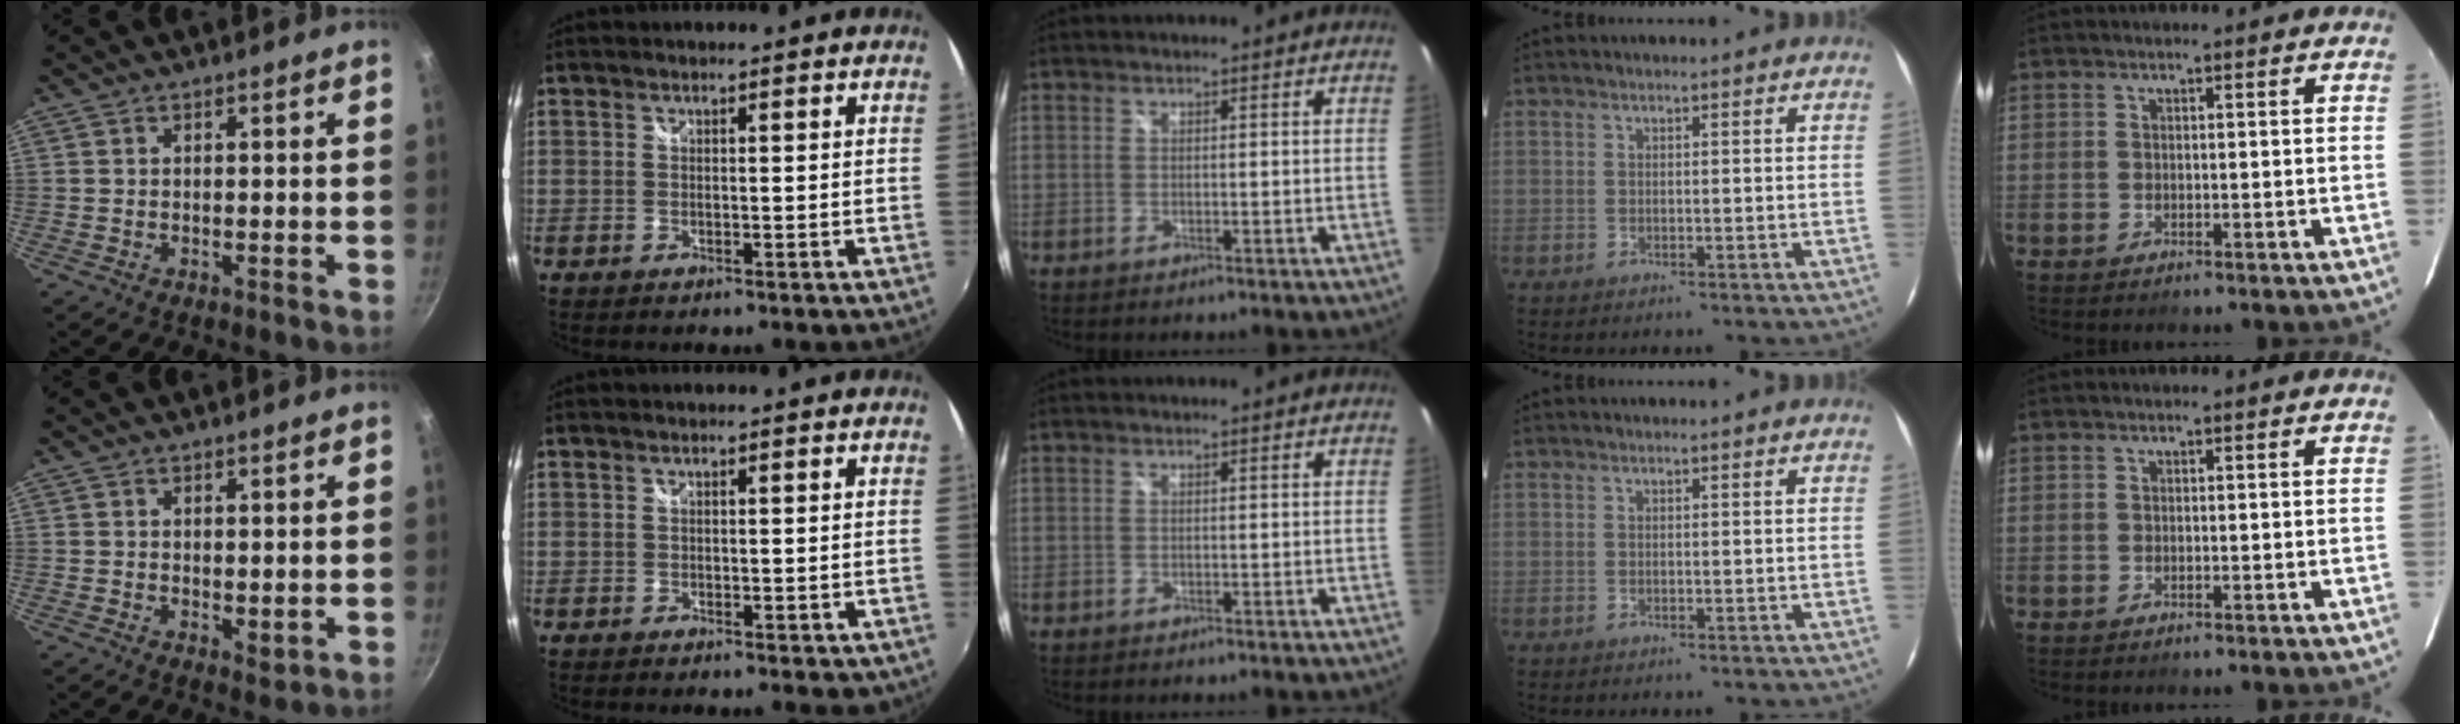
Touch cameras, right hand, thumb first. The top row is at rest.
{"thumb": {"total": 2.0, "force": [0.8, 1.3, 1.3], "torque": [-0.018, -0.009, 0.013]}, "index": {"total": 1.1, "force": [-0.2, 0.8, 0.8], "torque": [-0.010, -0.003, -0.003]}}